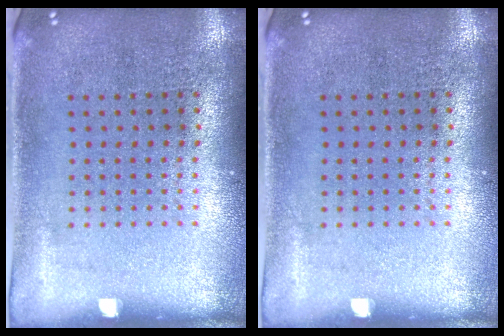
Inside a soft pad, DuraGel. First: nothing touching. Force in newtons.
{"total": 0.0}